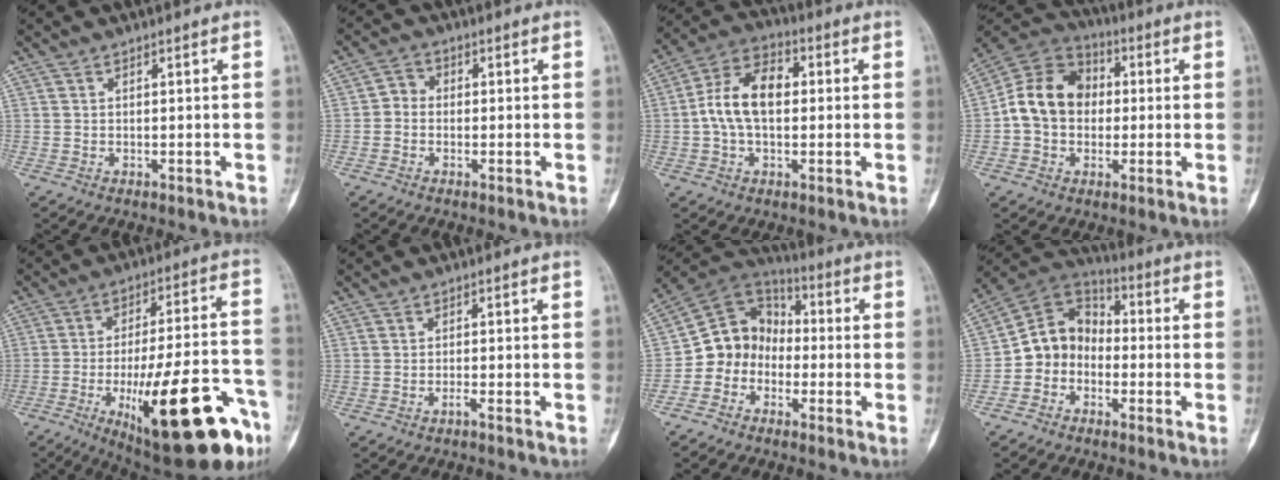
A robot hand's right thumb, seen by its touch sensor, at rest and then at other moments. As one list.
[{"total": 2.7, "force": [-0.6, 2.2, 1.5], "torque": [-0.014, 0.008, -0.028]}, {"total": 11.2, "force": [0.6, 6.9, 8.9], "torque": [-0.162, 0.032, 0.005]}, {"total": 13.1, "force": [0.1, 10.5, 7.7], "torque": [-0.117, 0.034, -0.007]}, {"total": 26.6, "force": [-11.2, 8.2, 22.7], "torque": [-0.297, 0.043, -0.148]}, {"total": 0.7, "force": [-0.5, -0.2, 0.4], "torque": [-0.005, 0.002, -0.010]}, {"total": 9.8, "force": [-3.3, 8.5, 3.6], "torque": [-0.036, 0.070, -0.077]}, {"total": 9.3, "force": [-2.8, 7.8, 4.3], "torque": [-0.055, 0.057, -0.069]}]